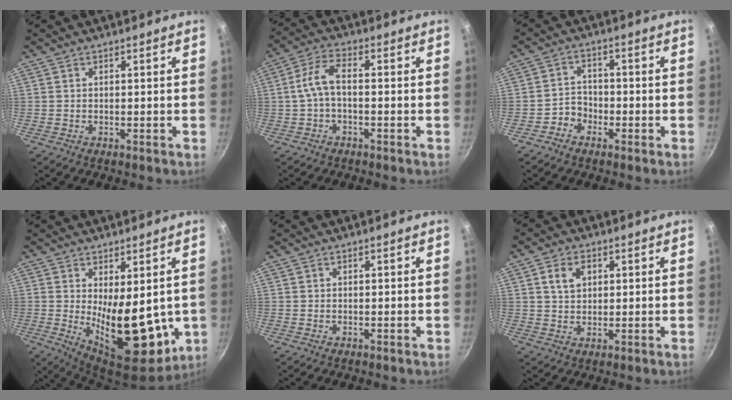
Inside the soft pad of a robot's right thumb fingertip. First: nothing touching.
{"total": 5.7, "force": [-1.0, 2.8, 4.9], "torque": [-0.106, 0.029, -0.027]}
{"total": 3.7, "force": [-2.3, 2.8, 0.9], "torque": [0.004, 0.026, -0.043]}
{"total": 15.9, "force": [-0.2, 7.6, 14.0], "torque": [-0.178, -0.039, 0.019]}
{"total": 0.0}
{"total": 4.9, "force": [1.7, 3.4, 3.0], "torque": [-0.040, -0.002, 0.032]}